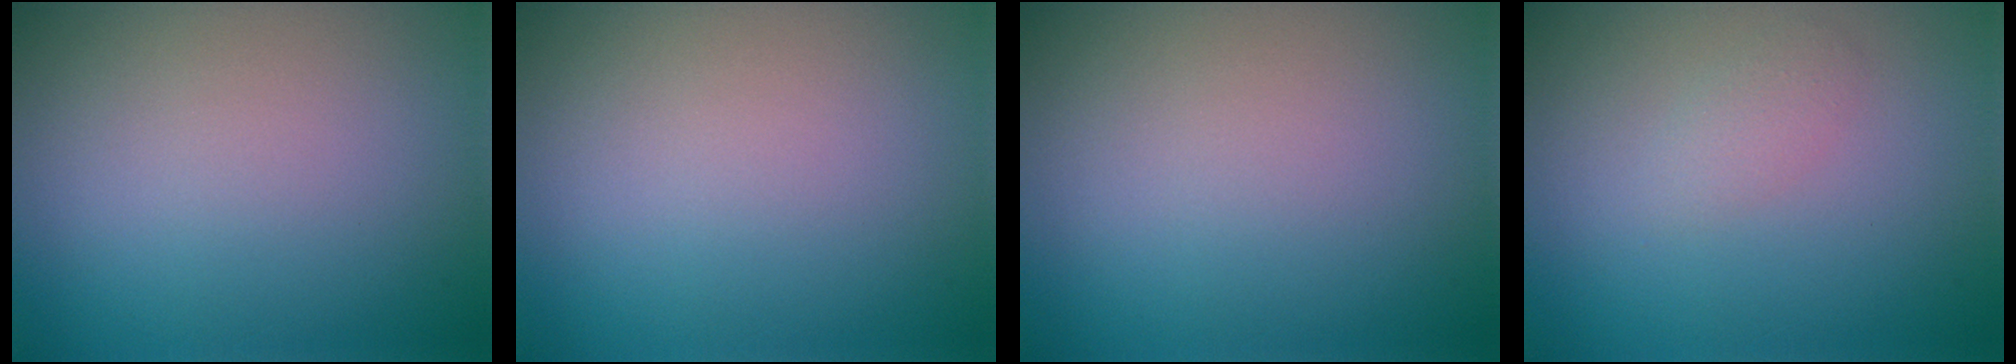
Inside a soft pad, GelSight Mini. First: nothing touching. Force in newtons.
{"total": 0.0}
{"total": 0.0}
{"total": 1.1, "press": 1.1, "slide": 0.1}